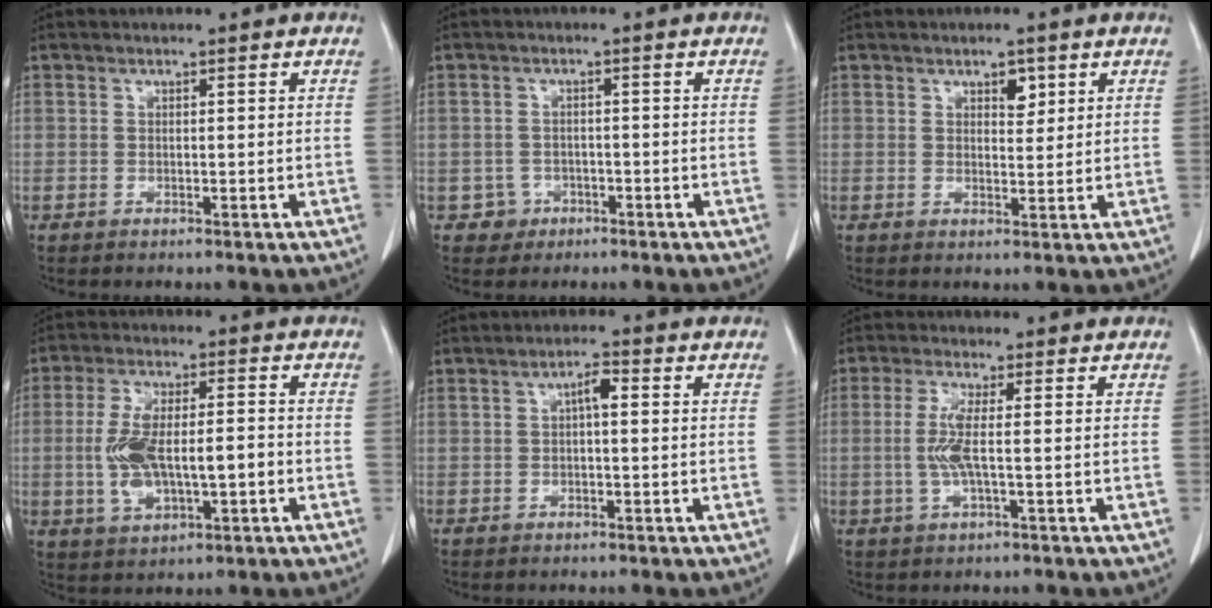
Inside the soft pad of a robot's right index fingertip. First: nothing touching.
{"total": 2.9, "force": [-1.3, 2.6, -0.3], "torque": [0.015, 0.016, -0.018]}
{"total": 2.6, "force": [1.4, 1.3, 1.7], "torque": [-0.023, -0.003, 0.024]}
{"total": 10.3, "force": [-1.5, 3.9, 9.4], "torque": [-0.191, 0.011, -0.016]}
{"total": 2.6, "force": [0.3, 0.7, 2.5], "torque": [-0.041, 0.007, 0.005]}
{"total": 4.5, "force": [-0.3, 0.3, 4.4], "torque": [-0.102, -0.003, -0.007]}